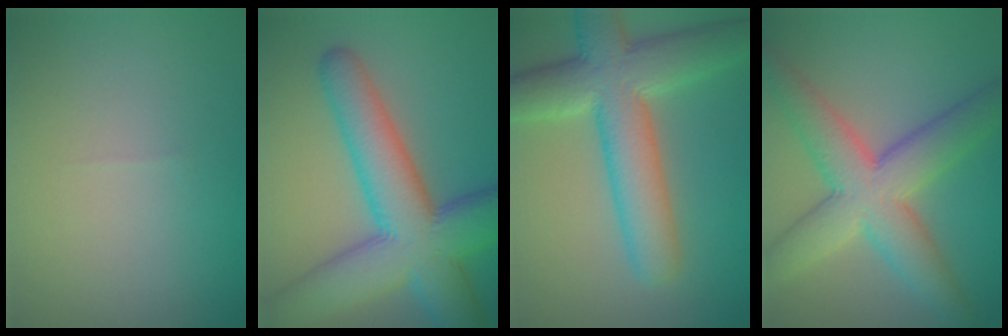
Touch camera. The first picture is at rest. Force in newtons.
{"total": 11.0, "press": 11.0, "slide": 0.4}
{"total": 9.1, "press": 9.1, "slide": 0.3}
{"total": 8.0, "press": 8.0, "slide": 0.5}